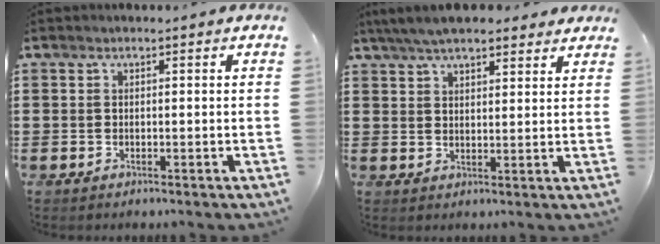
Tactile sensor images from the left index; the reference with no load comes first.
{"total": 6.1, "force": [5.3, 1.6, 2.5], "torque": [-0.063, -0.004, 0.100]}